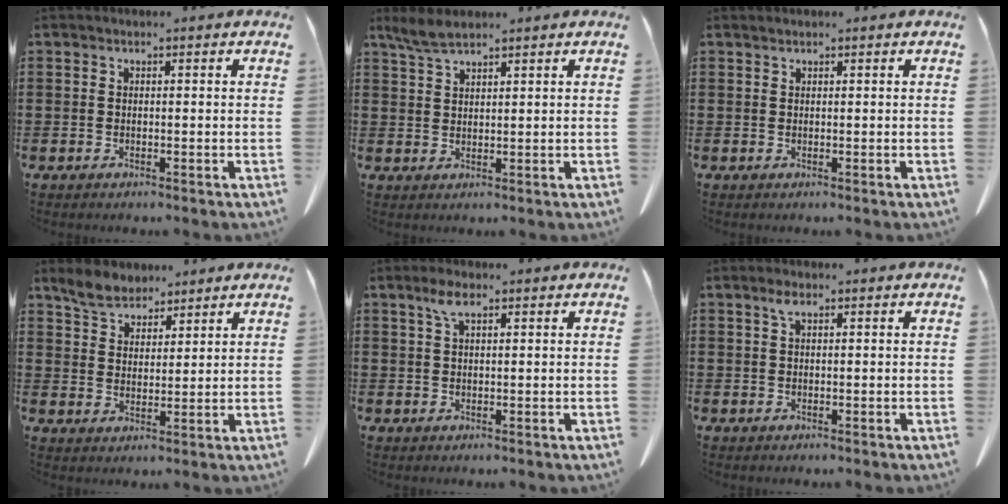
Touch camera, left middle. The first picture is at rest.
{"total": 3.3, "force": [2.6, 0.6, 1.9], "torque": [-0.044, -0.001, 0.050]}
{"total": 0.5, "force": [0.5, 0.0, 0.2], "torque": [-0.006, -0.004, 0.011]}
{"total": 5.2, "force": [4.7, 2.0, 1.2], "torque": [-0.040, -0.007, 0.089]}
{"total": 2.9, "force": [1.5, 0.9, 2.3], "torque": [-0.051, 0.005, 0.026]}
{"total": 1.8, "force": [0.9, 0.7, 1.5], "torque": [-0.033, 0.003, 0.015]}